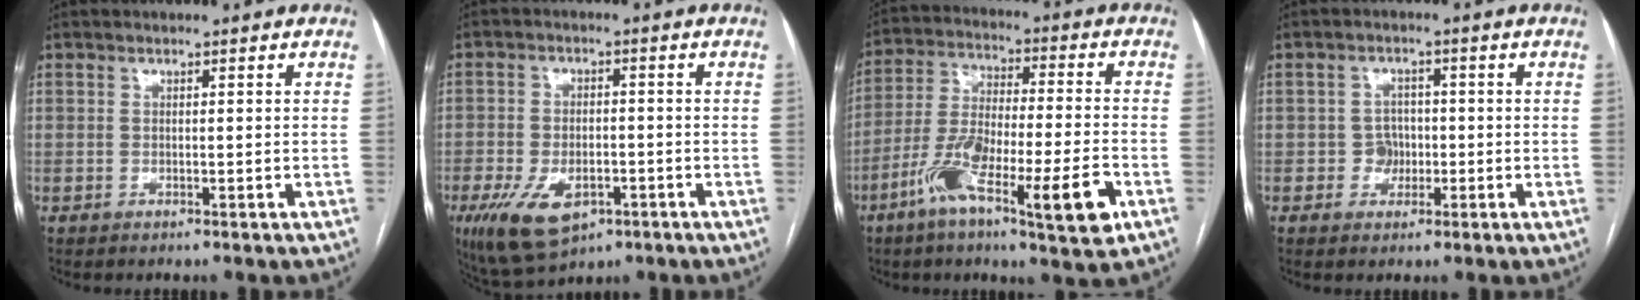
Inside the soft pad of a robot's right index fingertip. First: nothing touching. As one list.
[{"total": 10.6, "force": [-5.1, 5.5, 7.4], "torque": [-0.141, -0.004, -0.074]}, {"total": 15.7, "force": [-7.4, 2.2, 13.6], "torque": [-0.250, -0.006, -0.125]}, {"total": 3.1, "force": [-0.6, 2.9, 0.9], "torque": [-0.004, 0.012, -0.007]}]